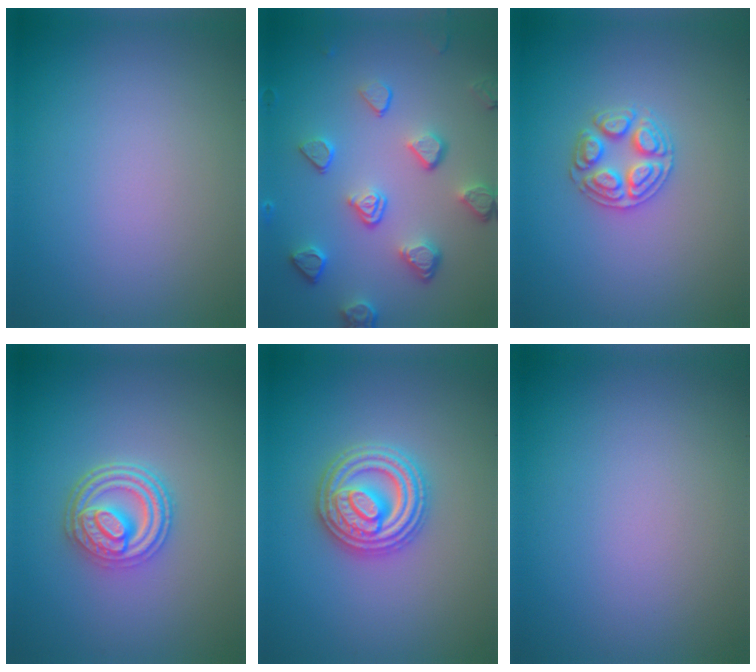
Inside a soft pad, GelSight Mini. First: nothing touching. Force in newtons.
{"total": 4.9, "press": 3.7, "slide": 3.2}
{"total": 2.5, "press": 2.5, "slide": 0.4}
{"total": 4.8, "press": 3.7, "slide": 3.0}
{"total": 4.9, "press": 4.8, "slide": 0.8}
{"total": 0.0}